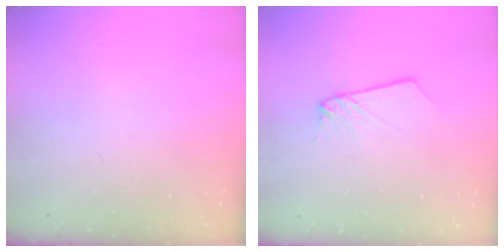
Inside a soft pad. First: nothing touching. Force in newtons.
{"total": 2.5, "press": 2.5, "slide": 0.1}